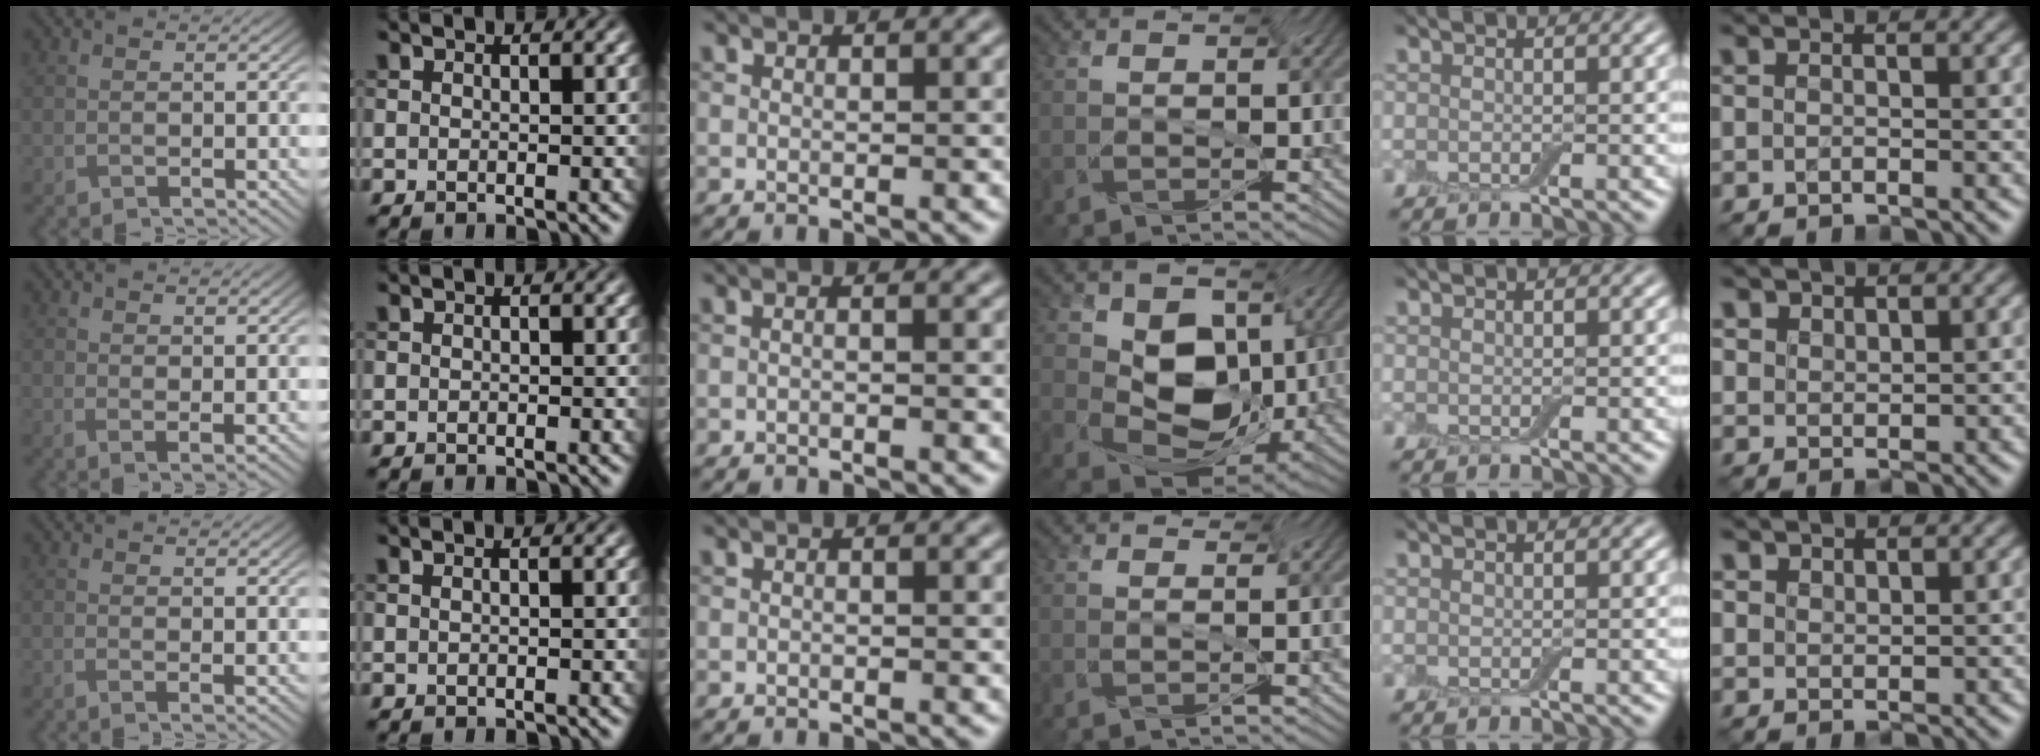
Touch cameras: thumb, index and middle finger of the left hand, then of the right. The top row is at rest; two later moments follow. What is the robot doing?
{"motion": "screw", "object": "jar lid"}